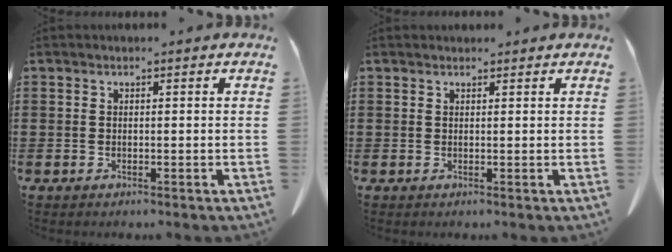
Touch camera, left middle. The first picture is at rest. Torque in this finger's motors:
{"motor_torque": [0.20, -0.03, 0.03, -0.03]}